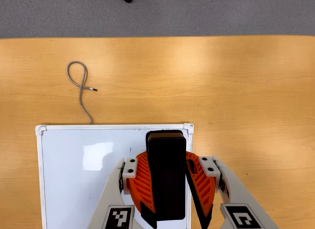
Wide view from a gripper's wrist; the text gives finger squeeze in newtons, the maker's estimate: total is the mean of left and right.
{"total": 10.8, "left": 10.1, "right": 11.6}